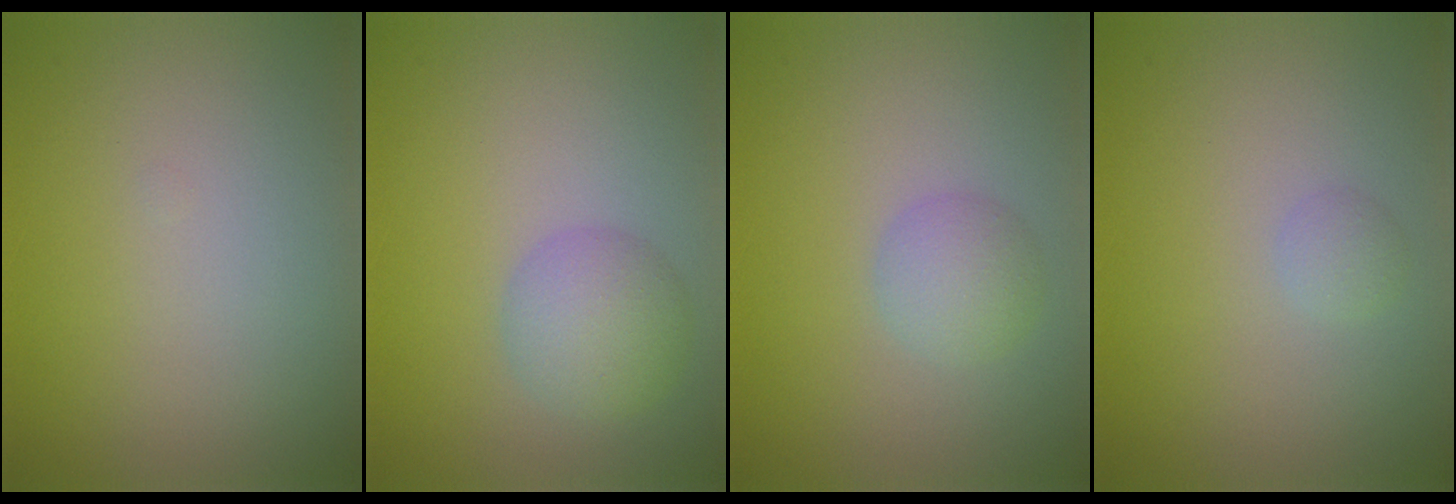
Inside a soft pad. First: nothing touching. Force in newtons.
{"total": 3.3, "press": 3.3, "slide": 0.0}
{"total": 2.3, "press": 2.3, "slide": 0.1}
{"total": 0.9, "press": 0.9, "slide": 0.1}